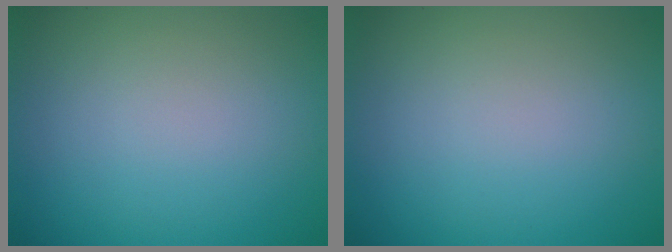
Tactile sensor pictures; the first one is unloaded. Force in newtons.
{"total": 0.0}